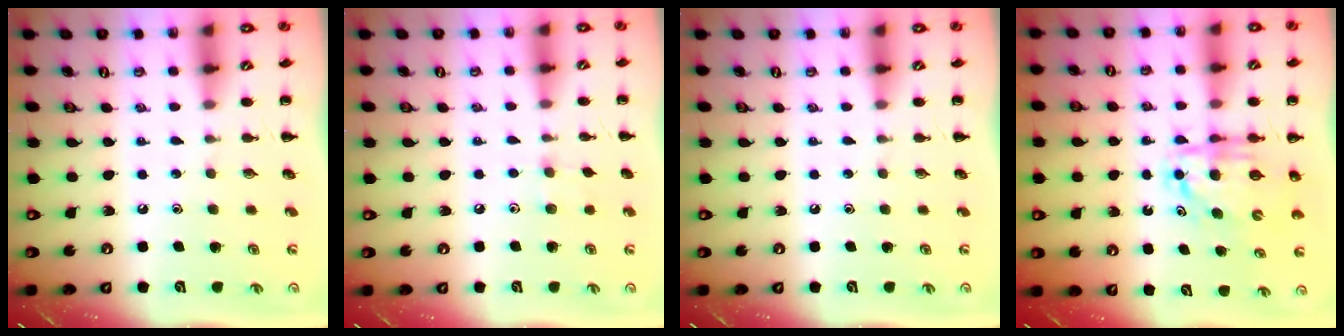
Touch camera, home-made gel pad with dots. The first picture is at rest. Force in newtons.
{"total": 5.3, "press": 4.9, "slide": 1.8}
{"total": 0.0}
{"total": 6.6, "press": 6.5, "slide": 1.1}